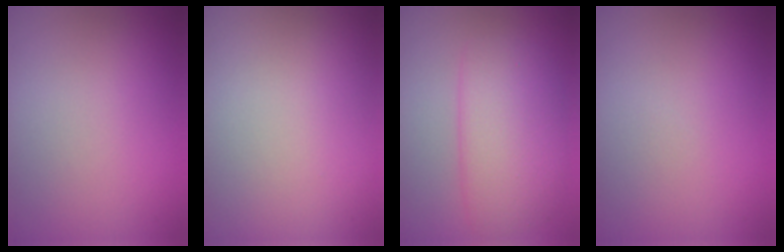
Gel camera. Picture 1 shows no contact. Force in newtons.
{"total": 0.0}
{"total": 4.6, "press": 4.6, "slide": 0.1}
{"total": 0.0}